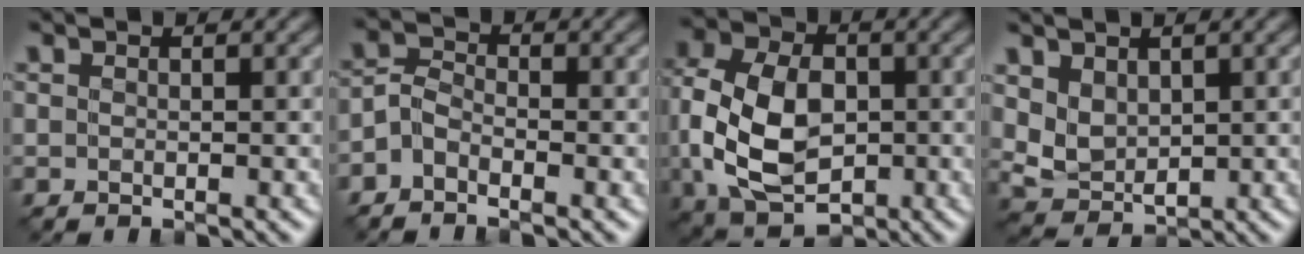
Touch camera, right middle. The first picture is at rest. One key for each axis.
{"total": 2.1, "fx": -1.4, "fy": 1.1, "fz": 1.2, "tx": -0.024, "ty": 0.005, "tz": -0.036}
{"total": 10.5, "fx": -1.3, "fy": 7.2, "fz": 7.5, "tx": -0.175, "ty": -0.007, "tz": -0.032}
{"total": 3.5, "fx": 1.1, "fy": 2.5, "fz": 2.1, "tx": -0.054, "ty": -0.010, "tz": 0.028}